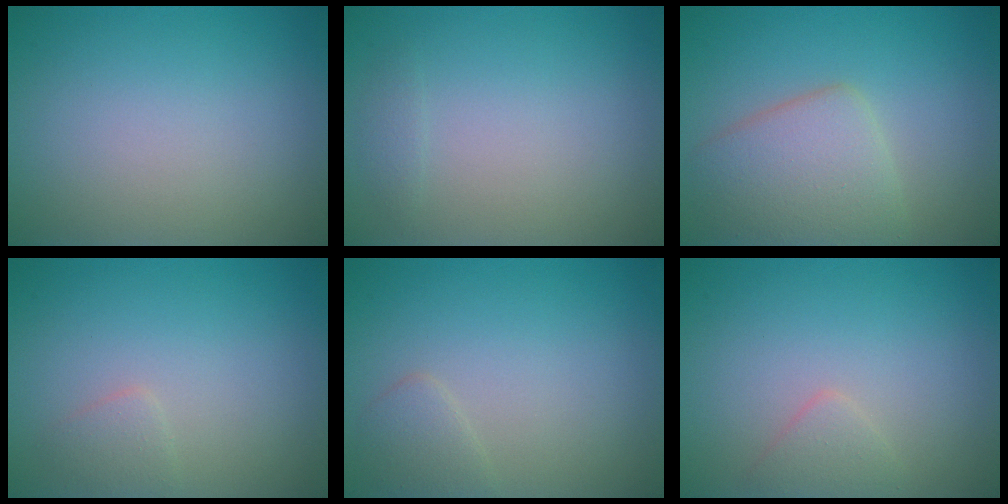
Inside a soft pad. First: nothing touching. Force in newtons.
{"total": 0.7, "press": 0.7, "slide": 0.0}
{"total": 4.8, "press": 4.8, "slide": 0.2}
{"total": 1.1, "press": 1.1, "slide": 0.1}
{"total": 1.4, "press": 1.4, "slide": 0.1}
{"total": 1.3, "press": 1.3, "slide": 0.0}